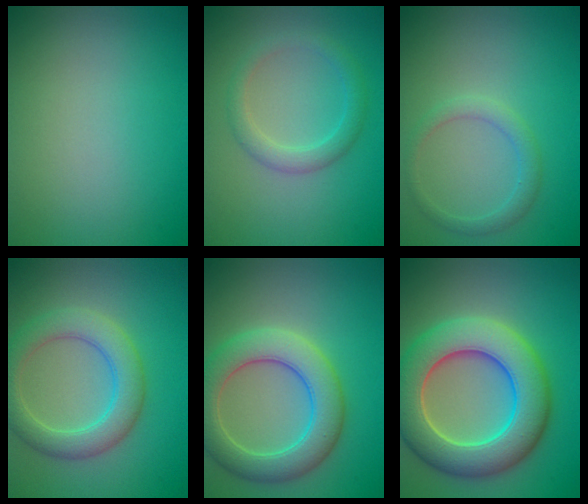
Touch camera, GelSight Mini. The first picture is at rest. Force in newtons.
{"total": 2.5, "press": 2.4, "slide": 0.2}
{"total": 1.9, "press": 1.9, "slide": 0.1}
{"total": 4.9, "press": 4.9, "slide": 0.1}
{"total": 6.3, "press": 6.3, "slide": 0.3}
{"total": 10.0, "press": 9.9, "slide": 0.7}